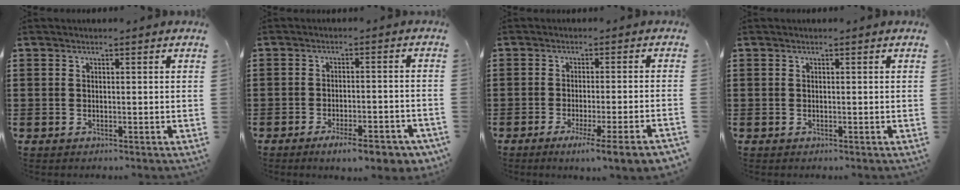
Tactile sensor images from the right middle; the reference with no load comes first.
{"total": 5.8, "force": [-4.4, 1.1, 3.6], "torque": [-0.058, -0.003, -0.077]}
{"total": 4.5, "force": [-3.2, -0.3, 3.1], "torque": [-0.048, -0.015, -0.057]}
{"total": 0.0}